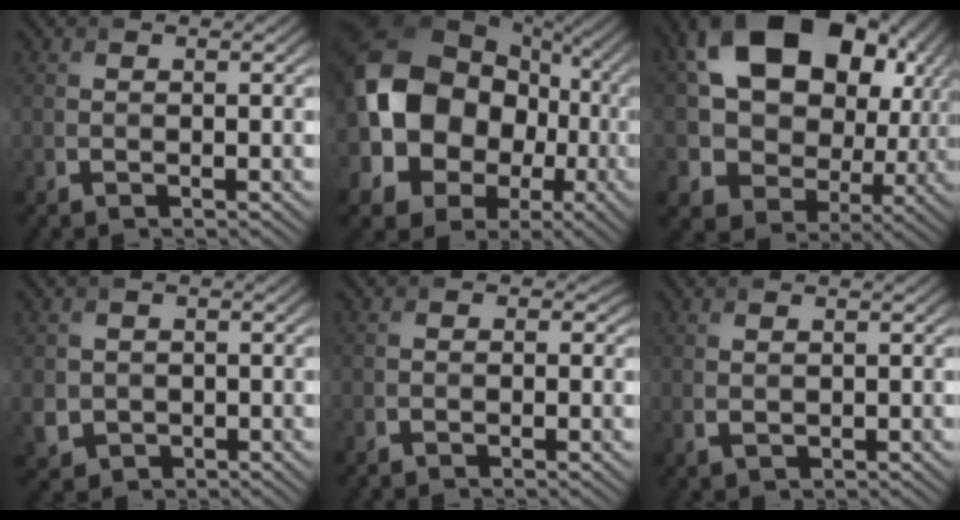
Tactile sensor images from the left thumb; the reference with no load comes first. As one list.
[{"total": 18.4, "force": [-0.9, 14.7, 11.0], "torque": [-0.250, -0.014, -0.003]}, {"total": 19.0, "force": [4.5, 14.6, 11.3], "torque": [-0.214, -0.016, 0.096]}, {"total": 3.0, "force": [0.0, 2.8, 1.1], "torque": [-0.039, -0.012, 0.002]}, {"total": 0.8, "force": [-0.2, 0.7, 0.2], "torque": [0.000, -0.007, -0.006]}, {"total": 1.1, "force": [0.7, 0.4, 0.8], "torque": [-0.024, -0.004, 0.019]}]